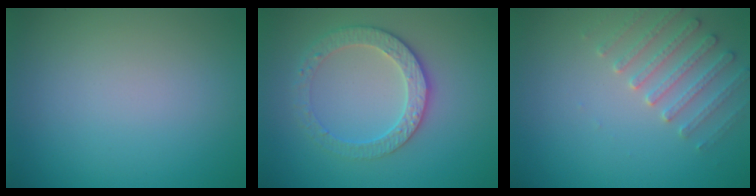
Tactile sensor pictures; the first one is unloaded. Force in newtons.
{"total": 3.2, "press": 3.1, "slide": 0.9}
{"total": 3.0, "press": 2.9, "slide": 0.8}